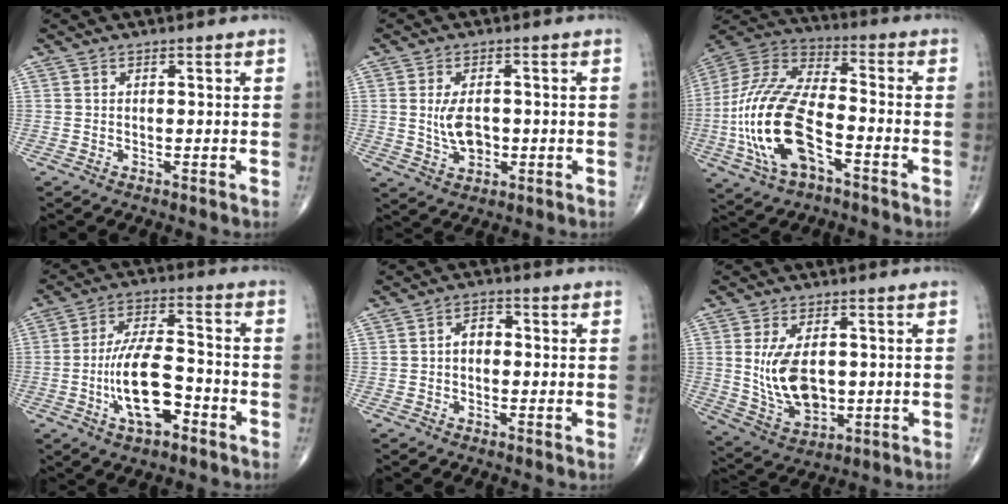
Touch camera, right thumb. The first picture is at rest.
{"total": 5.7, "force": [-0.1, 3.5, 4.6], "torque": [-0.078, -0.004, 0.004]}
{"total": 20.9, "force": [-6.3, 9.9, 17.3], "torque": [-0.370, 0.029, -0.114]}
{"total": 12.8, "force": [-4.5, 5.4, 10.7], "torque": [-0.194, 0.033, -0.081]}
{"total": 3.2, "force": [-0.2, 2.3, 2.3], "torque": [-0.026, 0.015, -0.012]}
{"total": 11.2, "force": [0.7, 6.6, 9.0], "torque": [-0.156, -0.012, 0.028]}